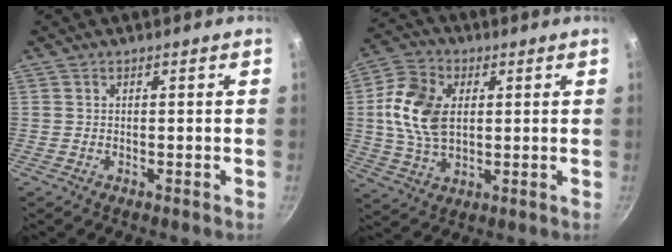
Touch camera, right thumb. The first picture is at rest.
{"total": 13.1, "force": [1.9, 8.7, 9.6], "torque": [-0.168, 0.002, 0.030]}